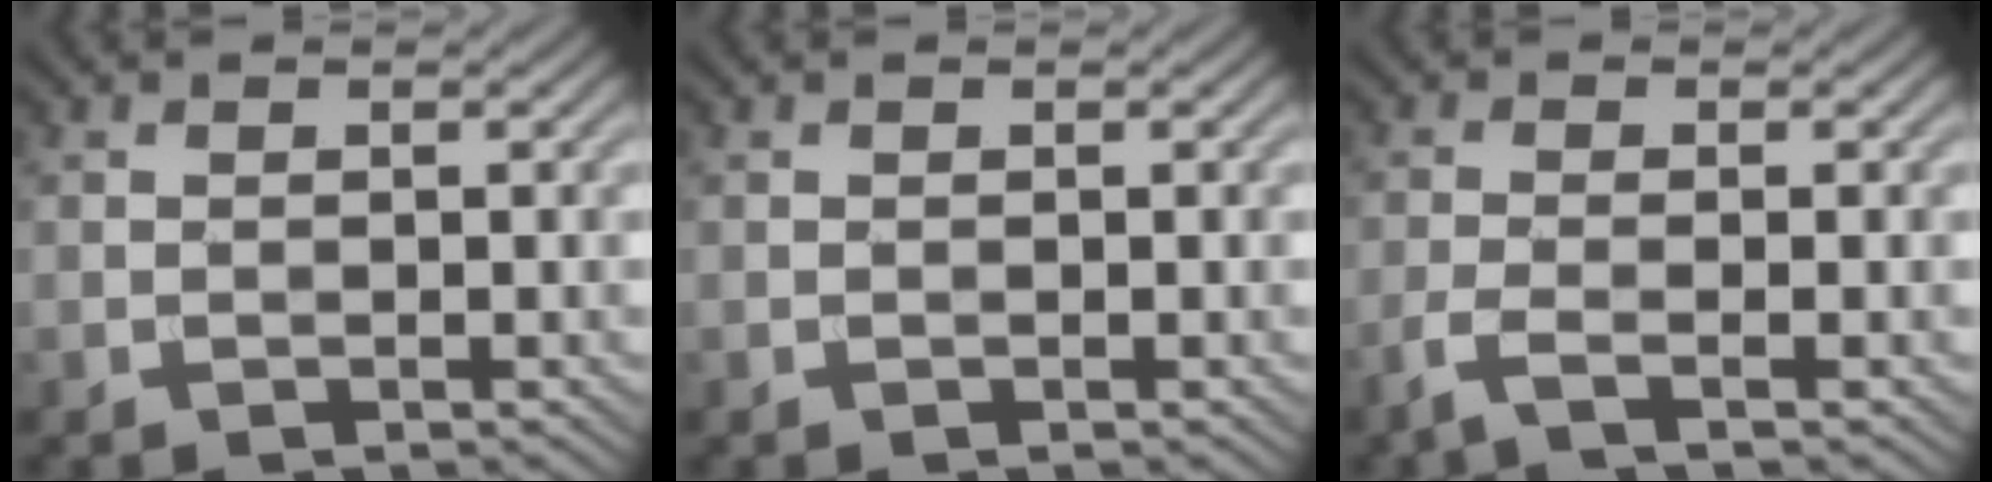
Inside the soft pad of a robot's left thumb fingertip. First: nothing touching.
{"total": 0.0}
{"total": 2.7, "force": [-1.6, 0.3, 2.1], "torque": [-0.043, 0.001, -0.048]}